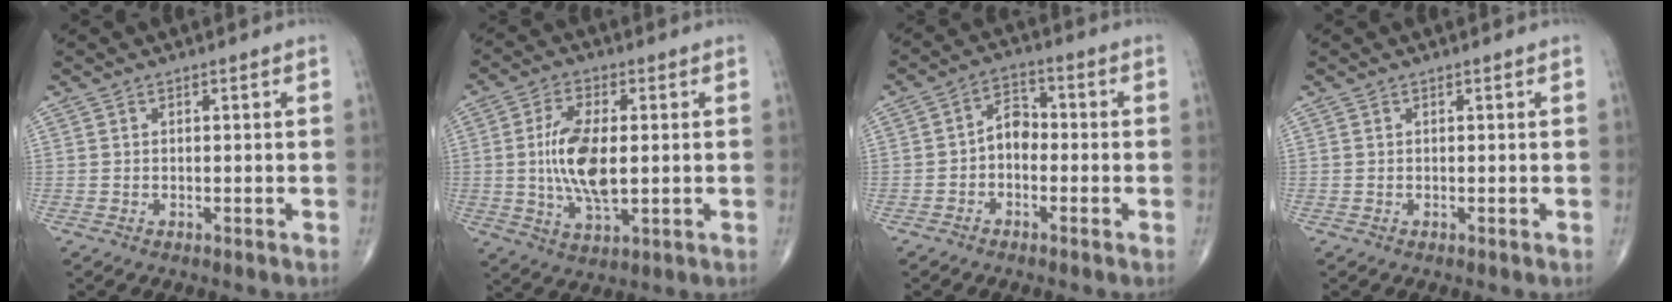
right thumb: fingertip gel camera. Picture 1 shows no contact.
{"total": 13.8, "force": [0.4, 6.4, 12.2], "torque": [-0.235, -0.007, 0.009]}
{"total": 5.0, "force": [-1.1, 3.5, 3.4], "torque": [-0.041, 0.025, -0.033]}
{"total": 0.0}